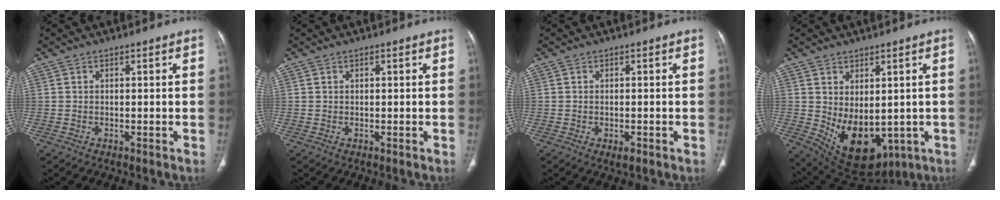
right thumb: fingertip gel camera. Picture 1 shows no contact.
{"total": 0.0}
{"total": 1.6, "force": [-0.7, 0.8, 1.2], "torque": [-0.019, 0.002, -0.008]}
{"total": 13.2, "force": [-1.3, 8.2, 10.3], "torque": [-0.145, -0.014, 0.018]}